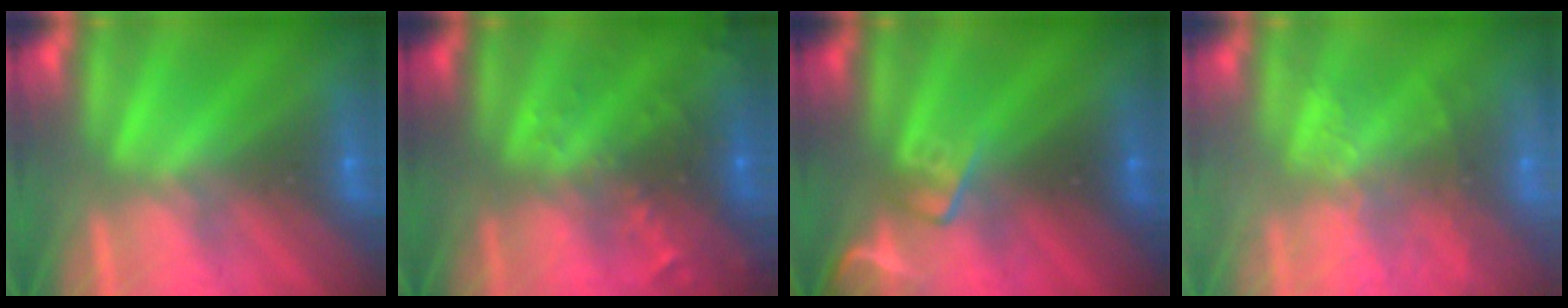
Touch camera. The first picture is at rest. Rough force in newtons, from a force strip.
{"total": 10.8}
{"total": 2.4}
{"total": 8.7}